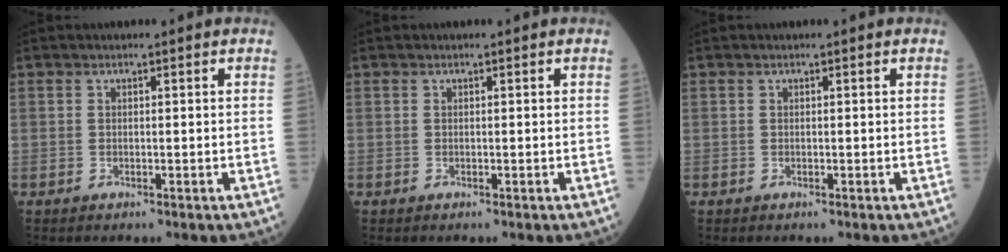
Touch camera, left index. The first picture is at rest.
{"total": 0.0}
{"total": 0.0}